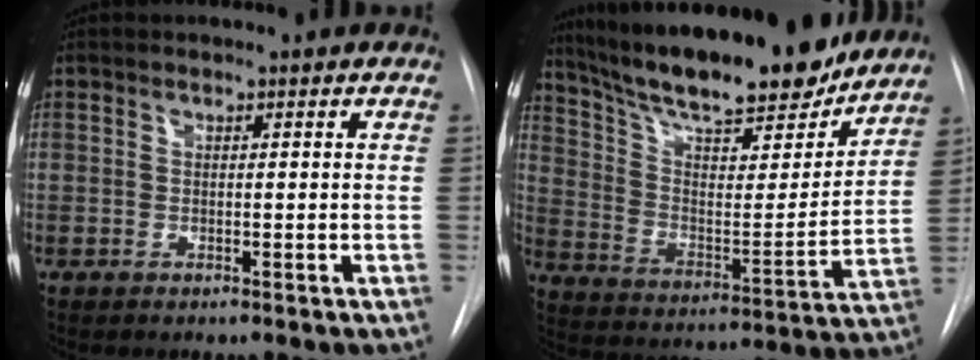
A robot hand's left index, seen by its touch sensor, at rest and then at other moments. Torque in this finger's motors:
{"motor_torque": [0.46, -0.70, 1.05, 0.21]}